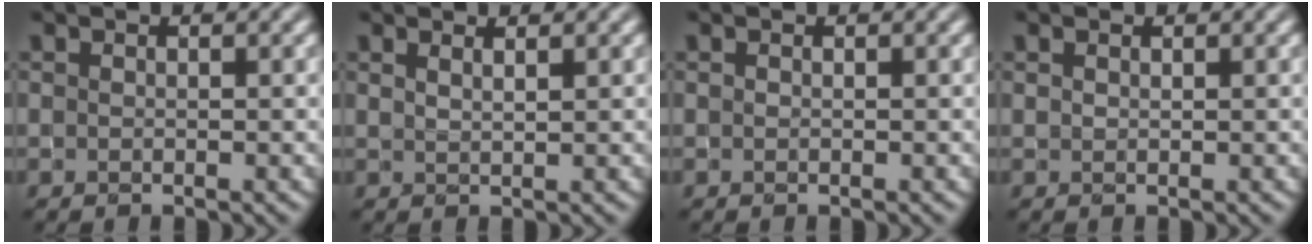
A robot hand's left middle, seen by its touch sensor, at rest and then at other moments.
{"total": 1.3, "force": [1.0, 0.4, 0.7], "torque": [-0.005, 0.003, 0.008]}
{"total": 0.0}
{"total": 0.5, "force": [0.4, 0.3, 0.2], "torque": [-0.006, 0.001, 0.008]}